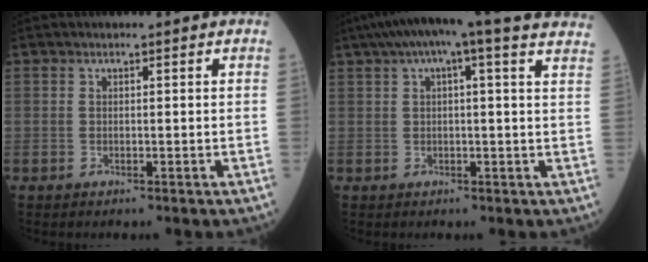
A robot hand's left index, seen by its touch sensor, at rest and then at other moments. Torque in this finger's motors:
{"motor_torque": [0.98, -1.18, 0.61, 0.13]}